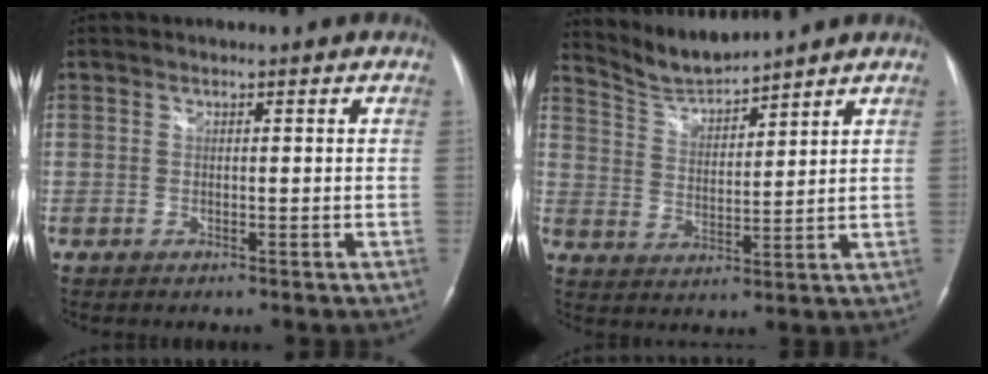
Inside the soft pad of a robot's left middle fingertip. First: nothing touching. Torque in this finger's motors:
{"motor_torque": [-0.20, -0.47, -0.14, -0.01]}